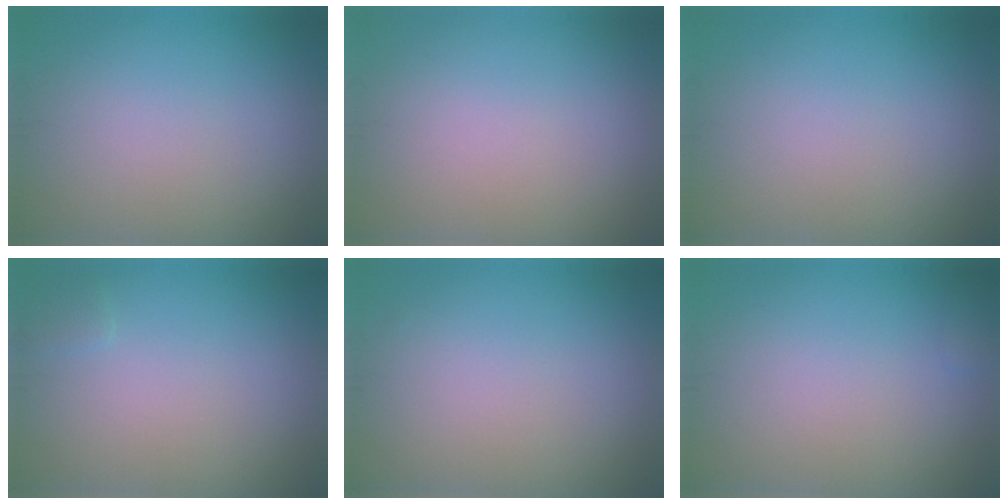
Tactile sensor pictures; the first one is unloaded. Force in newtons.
{"total": 0.0}
{"total": 0.0}
{"total": 0.8, "press": 0.8, "slide": 0.1}
{"total": 0.0}
{"total": 0.7, "press": 0.7, "slide": 0.0}